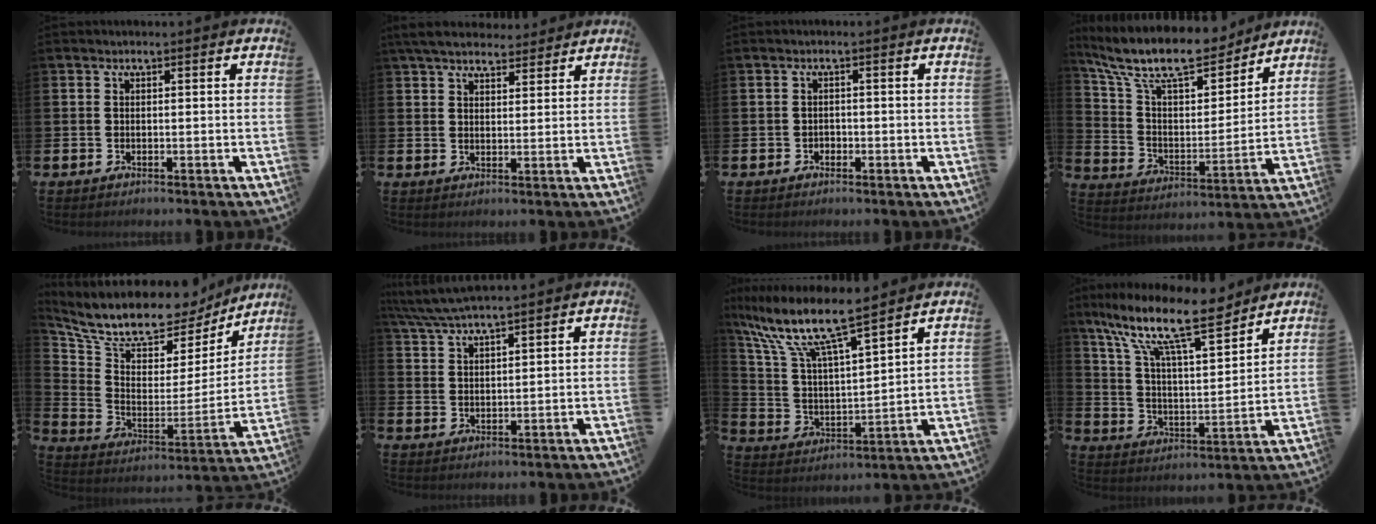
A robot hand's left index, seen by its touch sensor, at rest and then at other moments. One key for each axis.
{"total": 5.7, "fx": 5.3, "fy": 1.6, "fz": 1.5, "tx": -0.048, "ty": -0.013, "tz": 0.100}
{"total": 1.0, "fx": -0.6, "fy": 0.8, "fz": 0.1, "tx": -0.003, "ty": 0.003, "tz": -0.015}
{"total": 12.5, "fx": 11.0, "fy": 3.6, "fz": 4.9, "tx": -0.134, "ty": -0.069, "tz": 0.191}
{"total": 10.1, "fx": 8.9, "fy": 3.6, "fz": 3.0, "tx": -0.105, "ty": -0.062, "tz": 0.152}
{"total": 4.4, "fx": 4.2, "fy": -0.1, "fz": 1.3, "tx": -0.044, "ty": -0.017, "tz": 0.076}
{"total": 9.9, "fx": 8.4, "fy": 1.2, "fz": 5.1, "tx": -0.139, "ty": -0.051, "tz": 0.141}
{"total": 13.8, "fx": 10.7, "fy": 3.4, "fz": 8.0, "tx": -0.172, "ty": -0.060, "tz": 0.181}